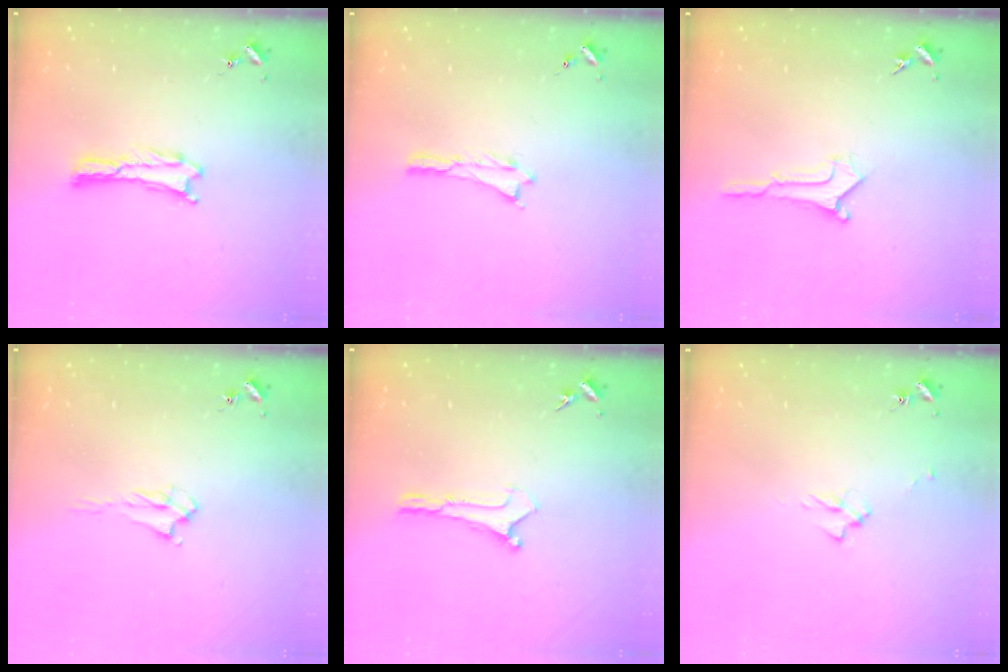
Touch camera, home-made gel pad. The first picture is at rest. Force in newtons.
{"total": 0.0}
{"total": 0.6, "press": 0.6, "slide": 0.1}
{"total": 2.2, "press": 2.2, "slide": 0.4}
{"total": 0.0}
{"total": 2.5, "press": 2.5, "slide": 0.4}